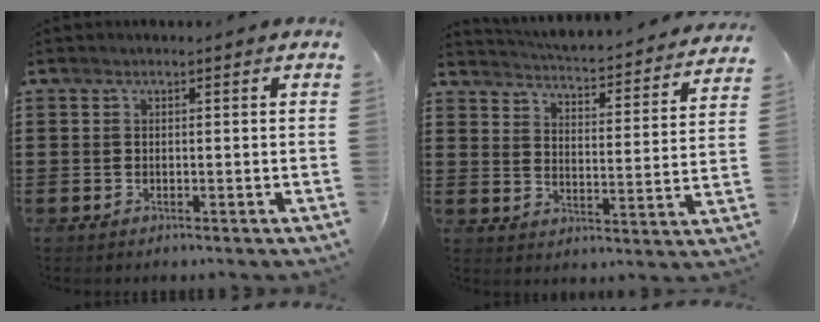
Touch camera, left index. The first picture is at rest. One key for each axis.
{"total": 3.6, "fx": 3.6, "fy": -0.4, "fz": 0.4, "tx": -0.029, "ty": -0.037, "tz": 0.053}